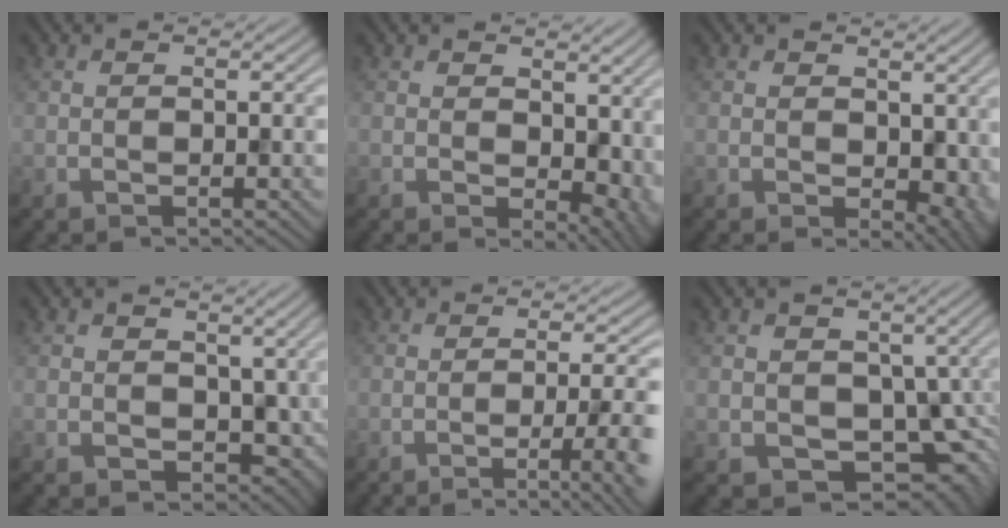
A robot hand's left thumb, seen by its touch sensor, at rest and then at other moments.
{"total": 7.2, "force": [1.1, 4.7, 5.3], "torque": [-0.086, -0.022, 0.034]}
{"total": 5.1, "force": [0.4, 3.4, 3.8], "torque": [-0.056, -0.020, 0.016]}
{"total": 4.7, "force": [0.1, 3.6, 3.0], "torque": [-0.064, -0.018, 0.002]}
{"total": 6.5, "force": [-2.2, 0.7, 6.0], "torque": [-0.083, 0.002, -0.034]}
{"total": 7.5, "force": [-1.0, 5.5, 5.0], "torque": [-0.083, -0.030, -0.016]}